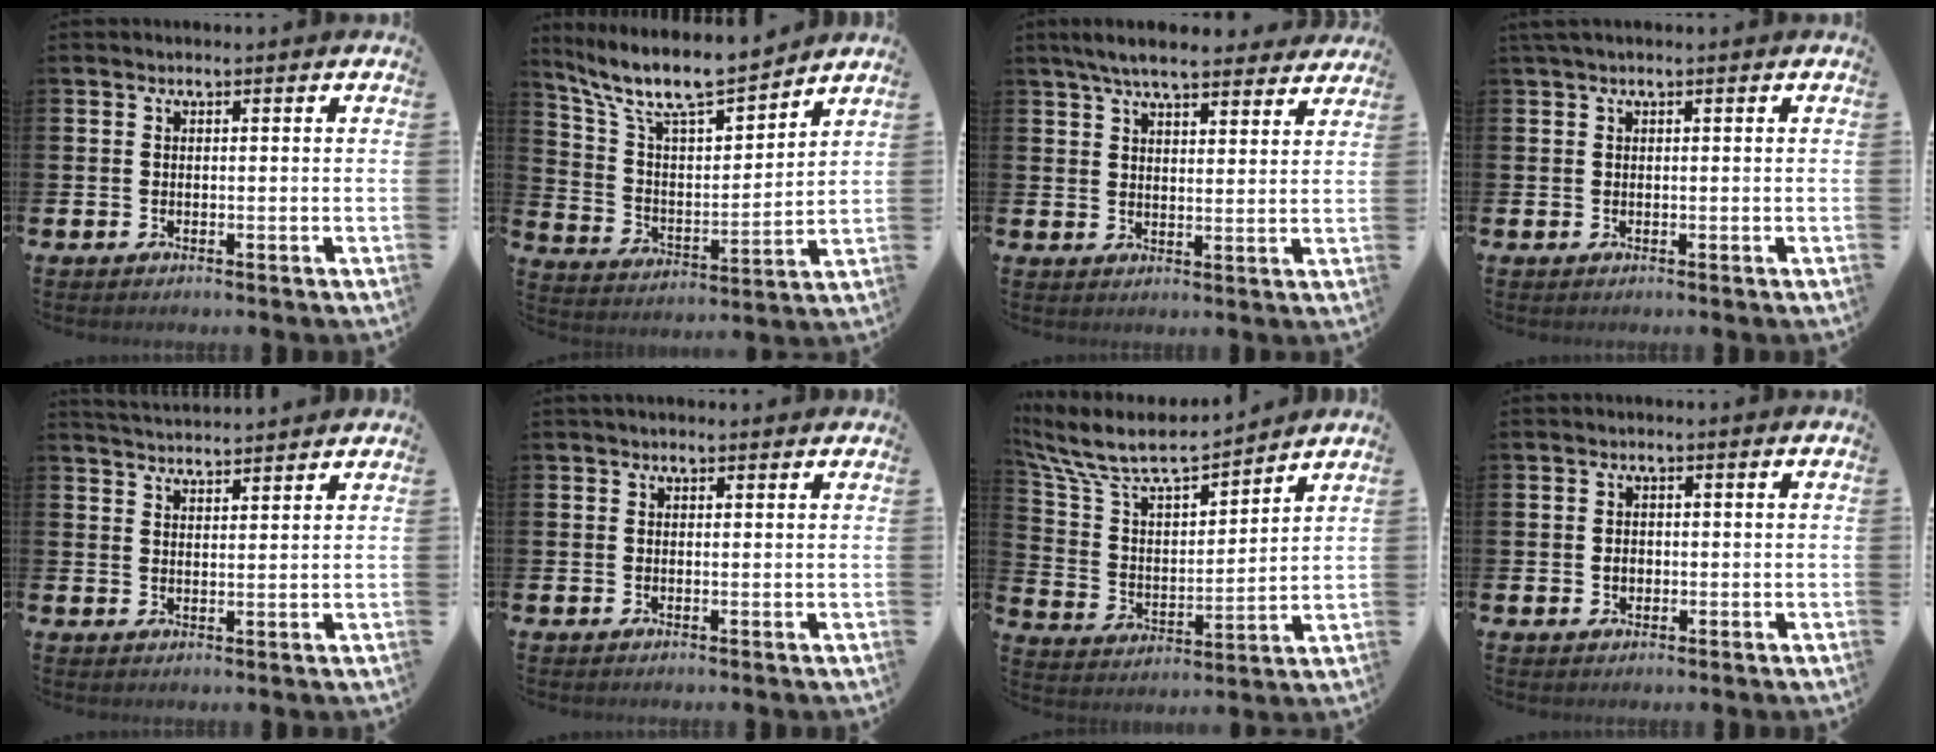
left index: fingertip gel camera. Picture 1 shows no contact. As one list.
[{"total": 10.6, "force": [9.4, 2.2, 4.4], "torque": [-0.120, -0.063, 0.161]}, {"total": 6.7, "force": [6.2, 1.1, 2.2], "torque": [-0.047, -0.025, 0.109]}, {"total": 0.7, "force": [0.4, 0.0, 0.6], "torque": [-0.015, 0.004, 0.008]}, {"total": 3.6, "force": [3.6, 0.0, 0.1], "torque": [-0.007, -0.022, 0.065]}, {"total": 0.7, "force": [0.6, 0.2, 0.3], "torque": [0.008, -0.001, 0.007]}, {"total": 9.3, "force": [8.4, 2.3, 3.3], "torque": [-0.109, -0.058, 0.144]}, {"total": 1.5, "force": [-0.1, 1.3, 0.8], "torque": [-0.004, 0.004, -0.007]}]